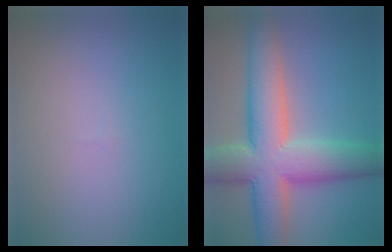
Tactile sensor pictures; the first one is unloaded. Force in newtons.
{"total": 10.9, "press": 10.9, "slide": 0.7}